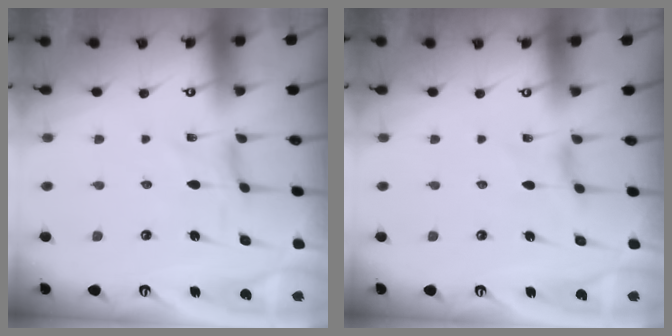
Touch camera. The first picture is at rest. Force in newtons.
{"total": 1.6, "press": 1.5, "slide": 0.4}